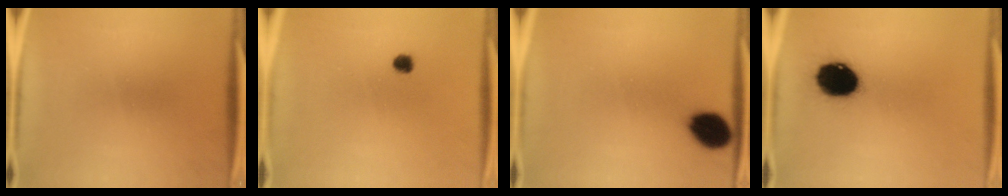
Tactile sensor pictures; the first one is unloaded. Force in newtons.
{"total": 2.0}
{"total": 8.3}
{"total": 13.7}